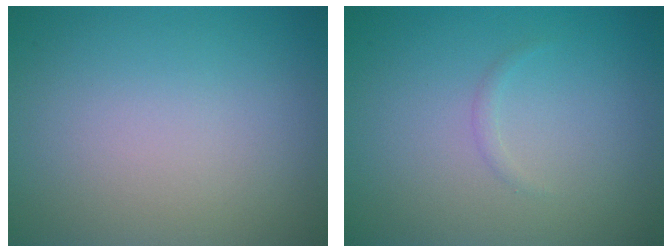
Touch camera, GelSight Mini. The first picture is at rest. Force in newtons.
{"total": 0.5, "press": 0.5, "slide": 0.0}